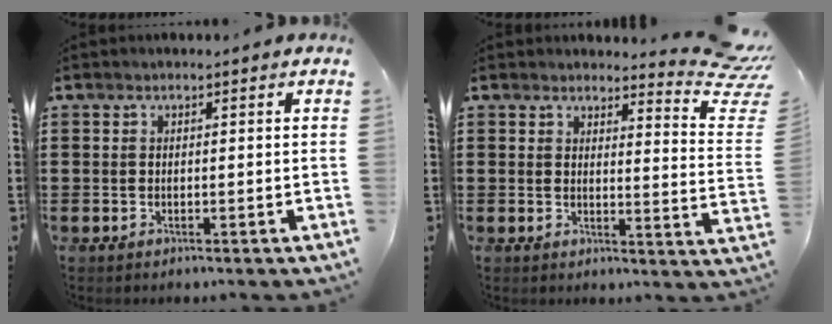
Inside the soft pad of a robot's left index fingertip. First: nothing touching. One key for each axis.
{"total": 5.8, "fx": 5.0, "fy": 0.8, "fz": 2.9, "tx": -0.037, "ty": -0.039, "tz": 0.080}